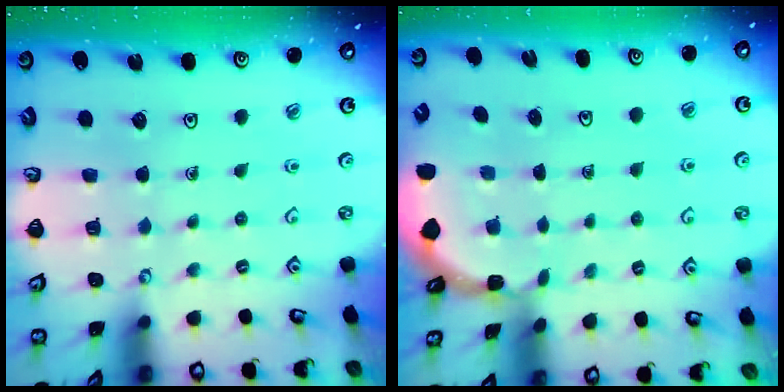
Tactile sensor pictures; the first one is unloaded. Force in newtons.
{"total": 0.7, "press": 0.7, "slide": 0.1}